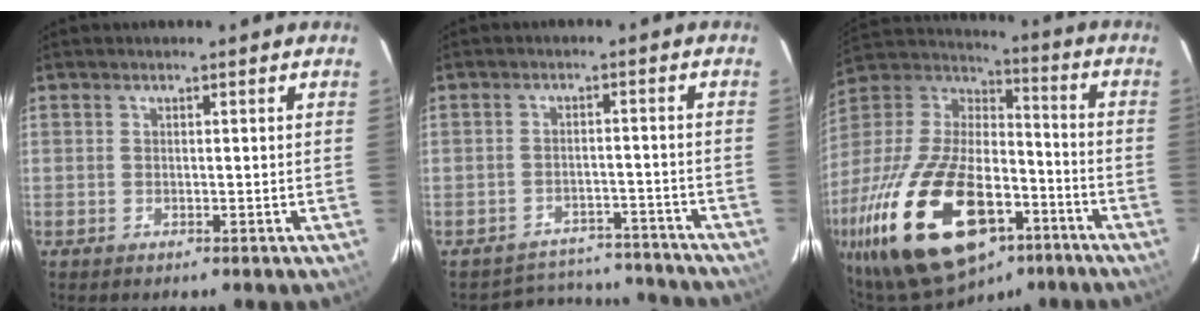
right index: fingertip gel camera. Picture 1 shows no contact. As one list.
[{"total": 12.5, "force": [-11.6, 4.4, 1.7], "torque": [-0.041, 0.033, -0.142]}, {"total": 31.8, "force": [-16.1, 15.6, 22.5], "torque": [-0.450, -0.023, -0.262]}]